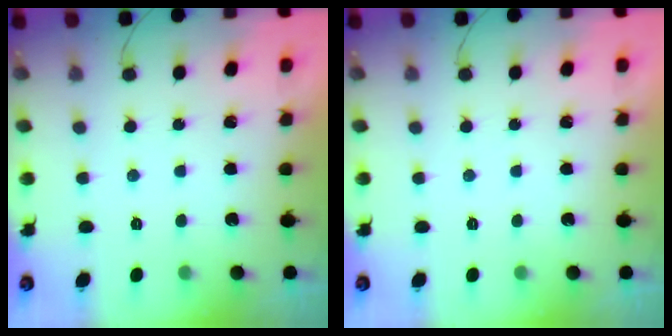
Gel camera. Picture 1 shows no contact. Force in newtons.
{"total": 0.0}